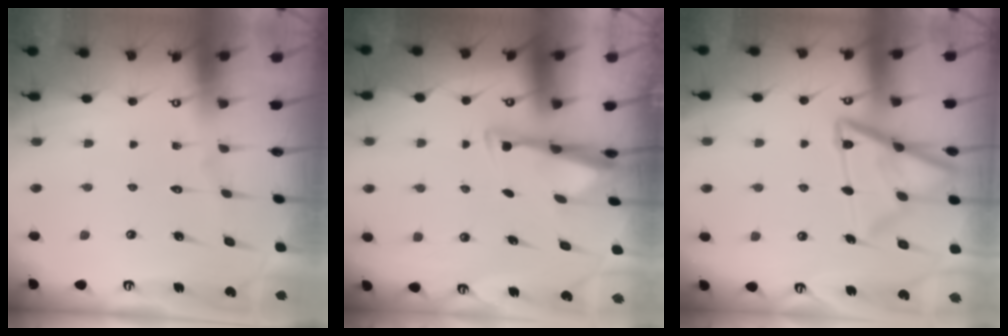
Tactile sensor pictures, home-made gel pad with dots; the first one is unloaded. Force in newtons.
{"total": 3.3, "press": 3.2, "slide": 0.9}
{"total": 16.2, "press": 16.1, "slide": 1.6}